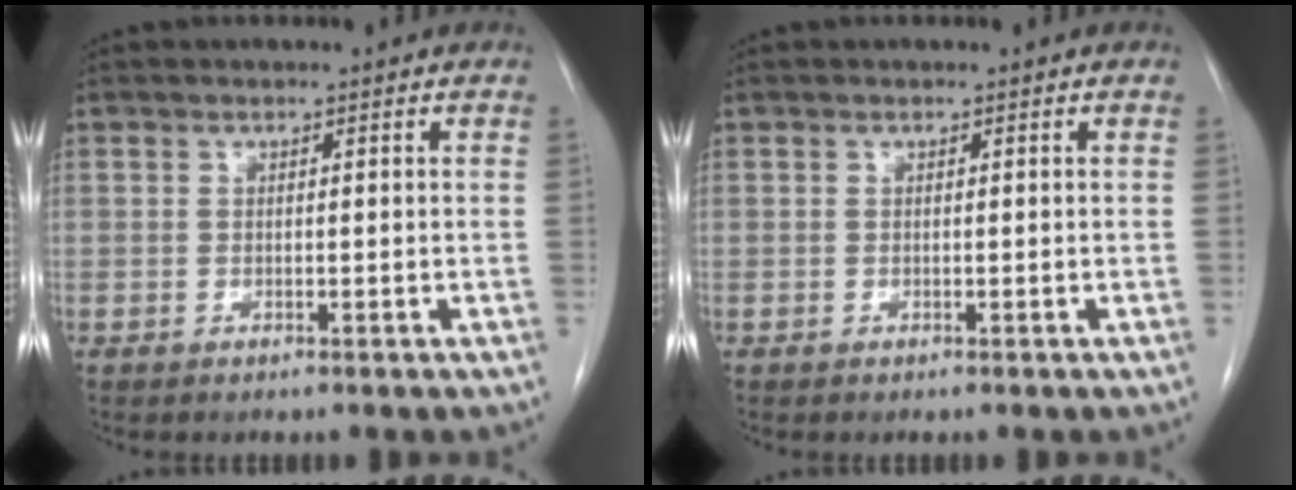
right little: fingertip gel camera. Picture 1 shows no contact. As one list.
[{"total": 0.0}]